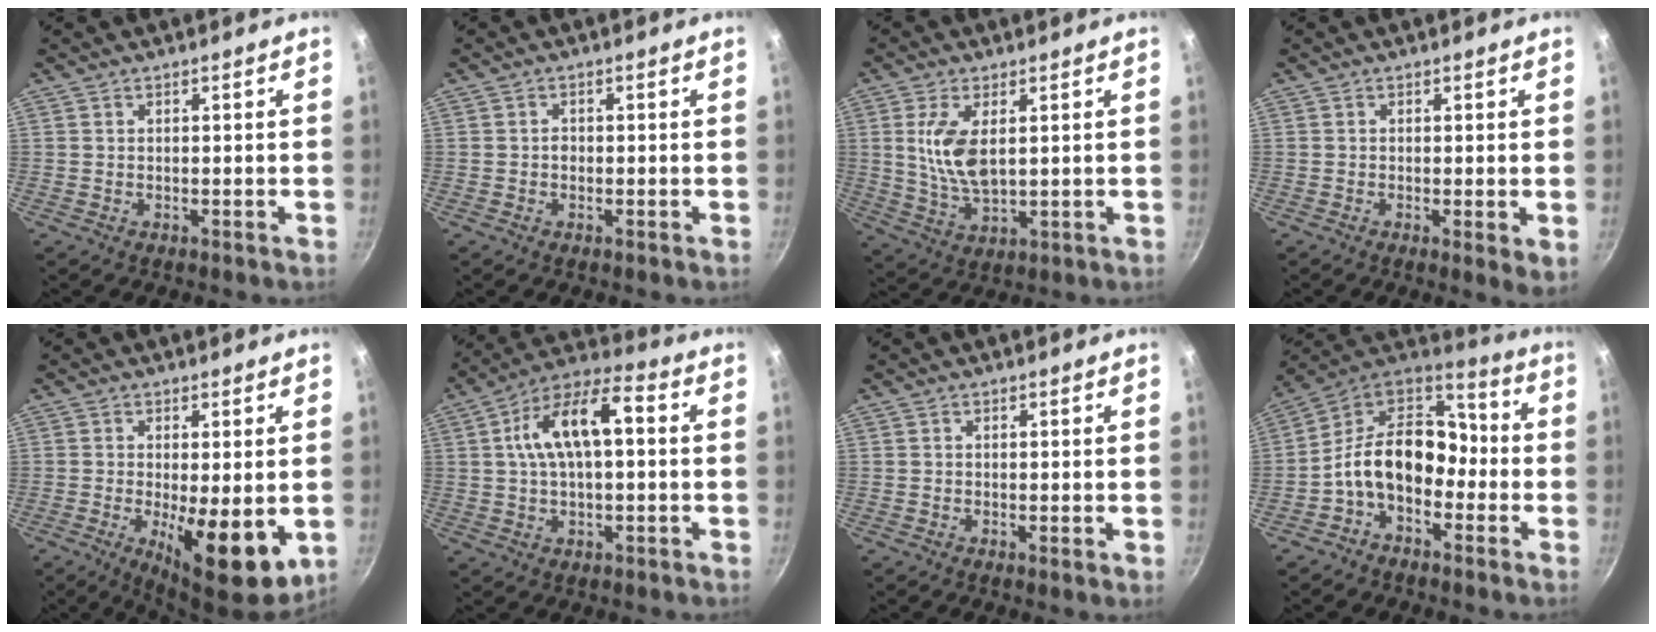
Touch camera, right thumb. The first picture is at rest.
{"total": 1.2, "force": [-0.2, 1.0, 0.7], "torque": [-0.003, 0.005, -0.006]}
{"total": 9.1, "force": [1.8, 4.4, 7.8], "torque": [-0.155, -0.014, 0.045]}
{"total": 3.1, "force": [-0.4, 0.6, 3.1], "torque": [-0.052, -0.013, -0.010]}
{"total": 13.3, "force": [-3.0, 4.4, 12.2], "torque": [-0.176, -0.027, -0.030]}
{"total": 13.8, "force": [2.2, 6.5, 12.0], "torque": [-0.214, 0.034, 0.030]}
{"total": 1.1, "force": [-0.1, 0.1, 1.0], "torque": [-0.022, -0.005, -0.003]}
{"total": 15.3, "force": [-3.4, 10.2, 10.9], "torque": [-0.154, 0.069, -0.072]}